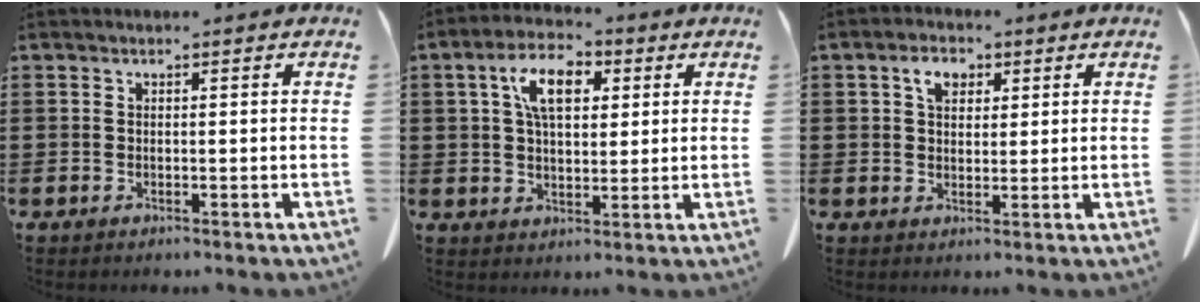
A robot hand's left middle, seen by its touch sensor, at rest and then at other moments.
{"total": 7.9, "force": [2.9, 4.2, 6.0], "torque": [-0.116, 0.012, 0.046]}
{"total": 3.9, "force": [1.7, 2.7, 2.2], "torque": [-0.038, 0.007, 0.025]}